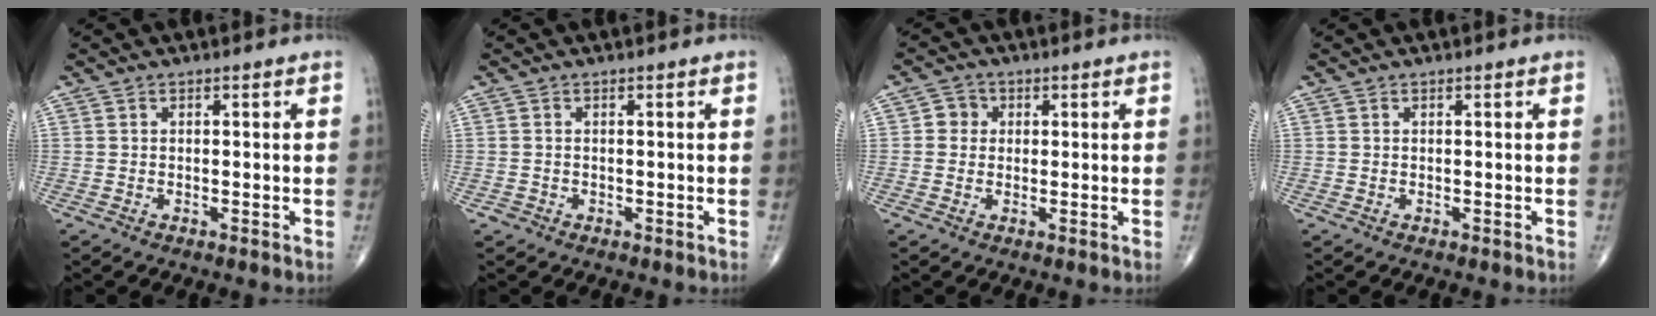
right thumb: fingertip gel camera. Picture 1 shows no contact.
{"total": 0.9, "force": [-0.3, 0.8, 0.1], "torque": [0.000, 0.003, -0.007]}
{"total": 3.1, "force": [0.4, 2.9, 1.0], "torque": [0.005, 0.006, 0.000]}
{"total": 0.0}